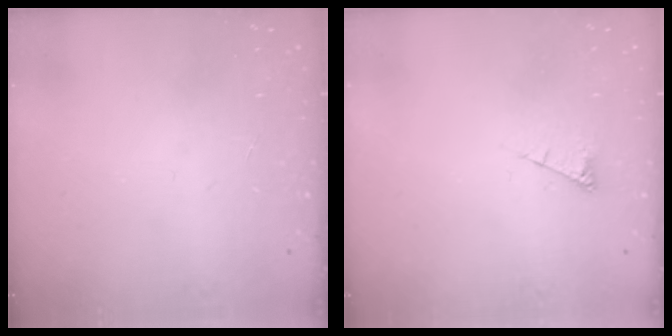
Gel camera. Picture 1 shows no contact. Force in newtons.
{"total": 4.4, "press": 4.4, "slide": 0.5}